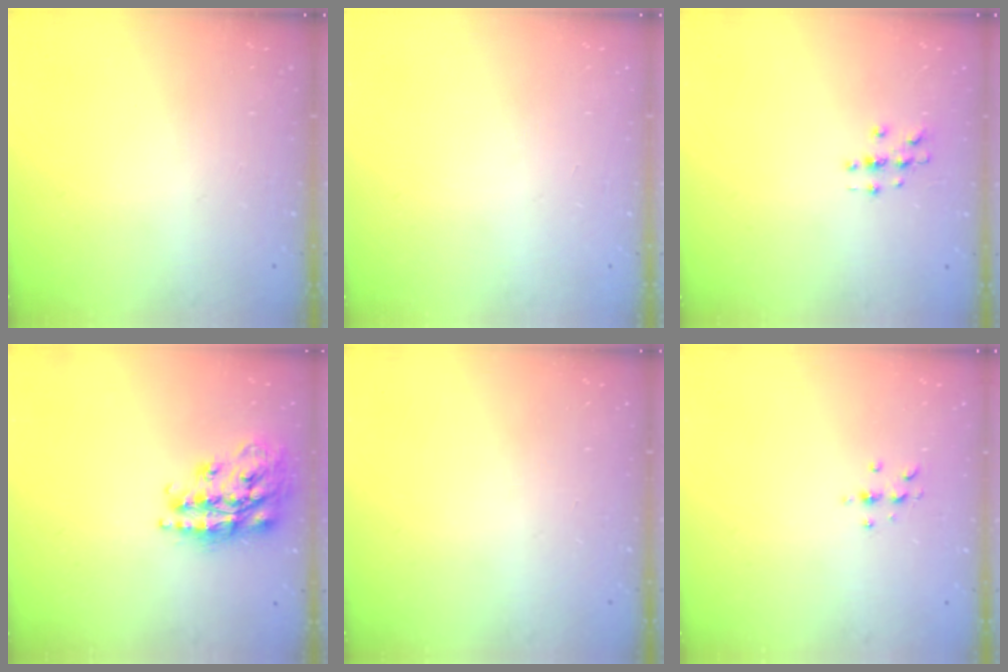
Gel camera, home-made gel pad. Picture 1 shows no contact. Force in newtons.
{"total": 0.0}
{"total": 2.9, "press": 2.9, "slide": 0.3}
{"total": 18.0, "press": 17.9, "slide": 1.6}
{"total": 0.0}
{"total": 3.8, "press": 3.7, "slide": 0.4}